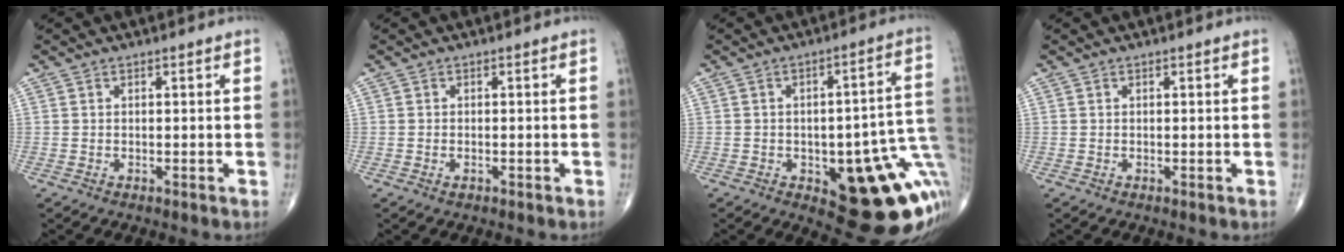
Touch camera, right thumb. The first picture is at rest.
{"total": 0.7, "force": [-0.3, 0.4, 0.5], "torque": [-0.009, 0.003, -0.004]}
{"total": 20.9, "force": [-4.8, 8.2, 18.6], "torque": [-0.172, 0.028, -0.035]}
{"total": 0.0}